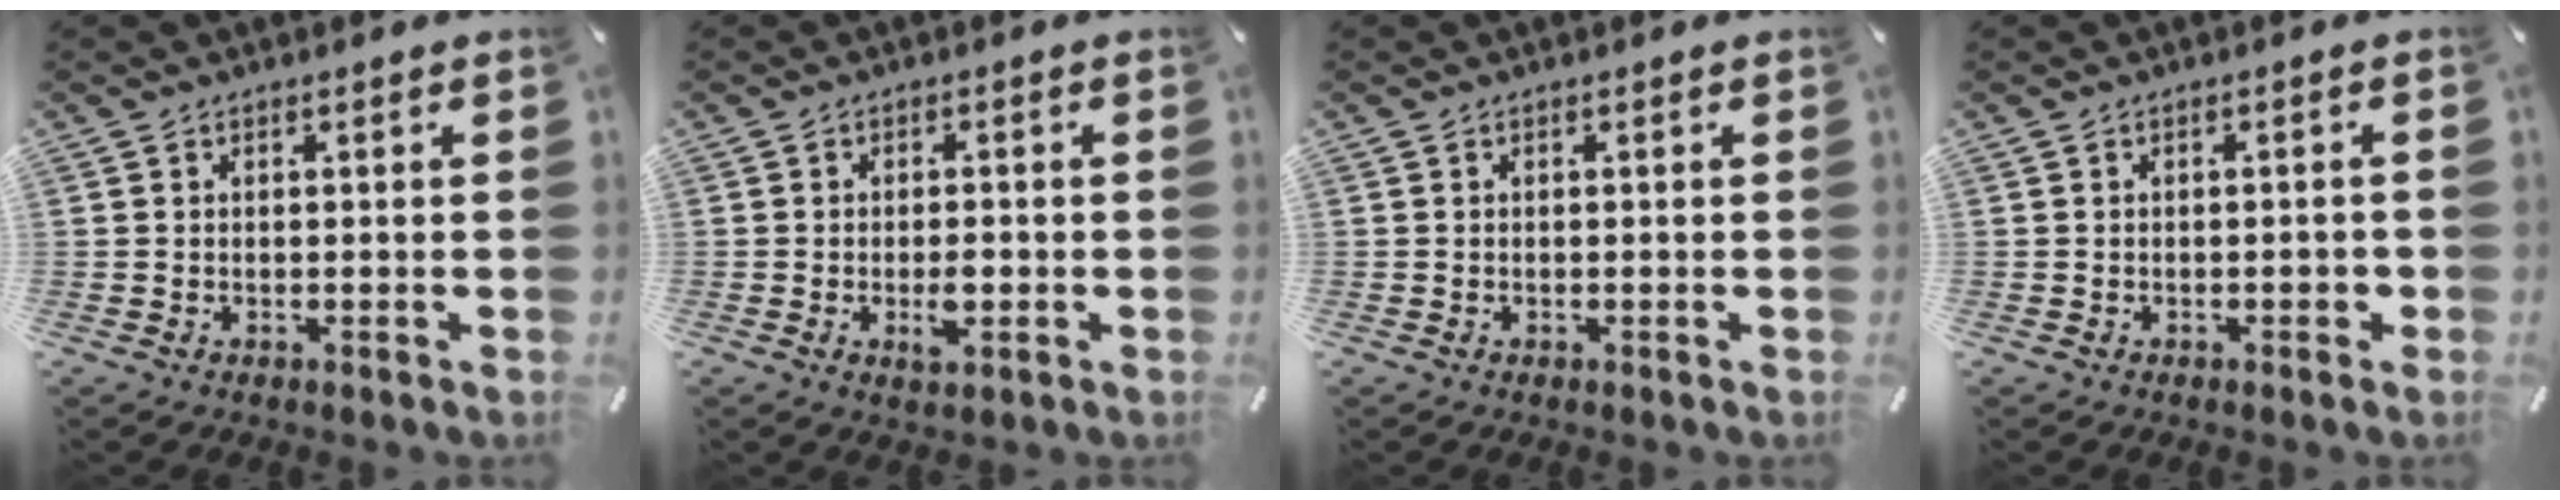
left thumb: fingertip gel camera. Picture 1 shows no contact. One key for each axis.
{"total": 4.2, "fx": -1.1, "fy": 2.0, "fz": 3.5, "tx": -0.065, "ty": 0.004, "tz": -0.018}
{"total": 0.0}
{"total": 1.4, "fx": -0.7, "fy": 0.7, "fz": 1.0, "tx": -0.017, "ty": 0.004, "tz": -0.013}